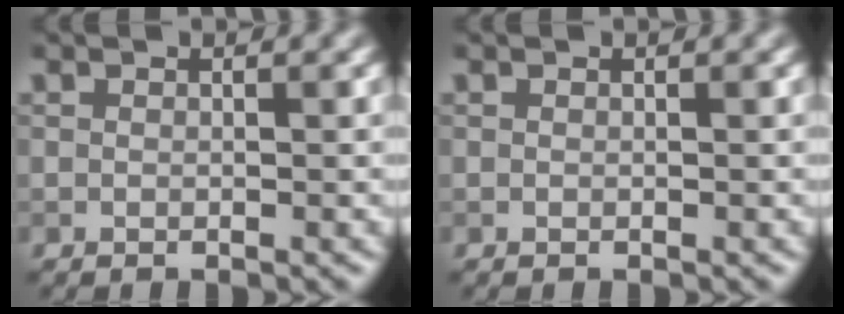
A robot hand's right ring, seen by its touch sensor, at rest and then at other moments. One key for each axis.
{"total": 0.0}